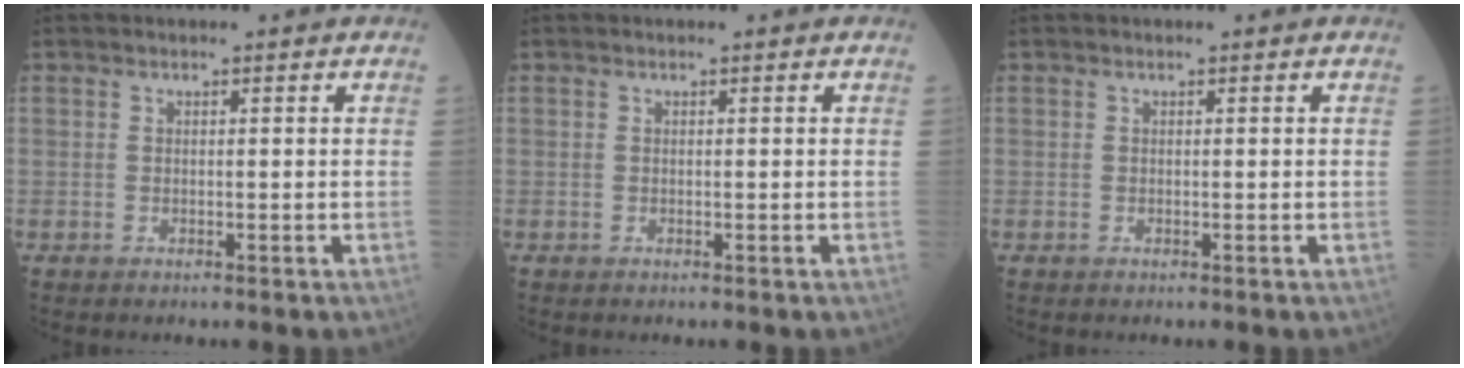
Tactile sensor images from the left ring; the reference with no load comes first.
{"total": 0.0}
{"total": 0.0}